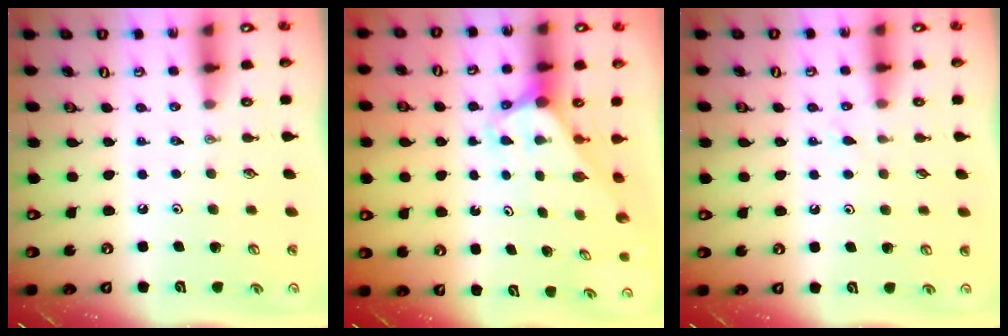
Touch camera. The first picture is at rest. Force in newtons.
{"total": 3.1, "press": 3.1, "slide": 0.2}
{"total": 6.2, "press": 6.2, "slide": 0.6}